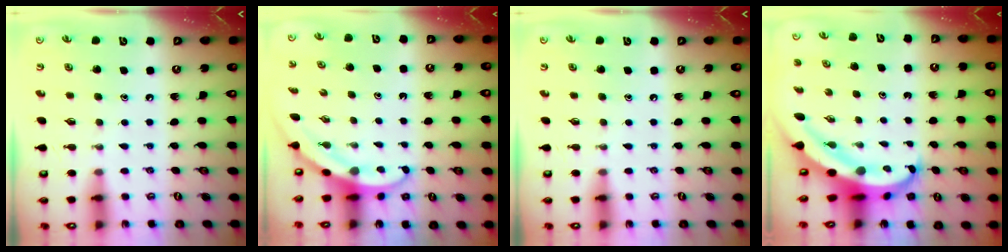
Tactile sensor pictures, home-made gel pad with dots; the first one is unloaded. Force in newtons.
{"total": 3.4, "press": 3.4, "slide": 0.1}
{"total": 0.0}
{"total": 7.3, "press": 7.2, "slide": 0.9}